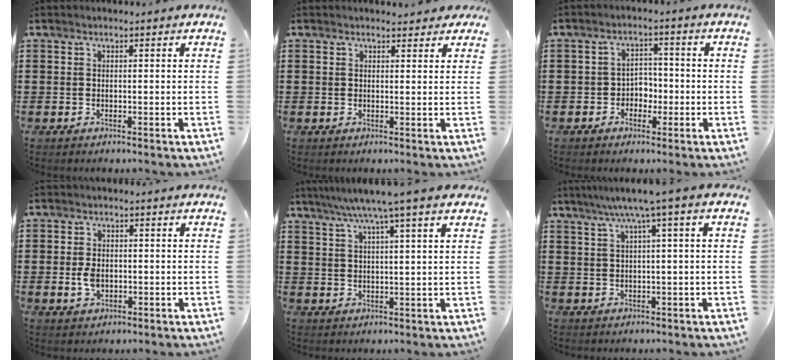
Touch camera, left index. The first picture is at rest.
{"total": 1.8, "force": [1.6, 0.6, 0.6], "torque": [-0.007, 0.002, 0.028]}
{"total": 3.1, "force": [-1.4, 2.5, 1.1], "torque": [-0.031, 0.007, -0.034]}
{"total": 3.3, "force": [-0.3, 2.1, 2.5], "torque": [-0.055, 0.002, -0.008]}
{"total": 6.3, "force": [4.6, -0.6, 4.2], "torque": [-0.094, -0.010, 0.076]}
{"total": 4.6, "force": [1.8, -0.6, 4.2], "torque": [-0.085, -0.003, 0.025]}